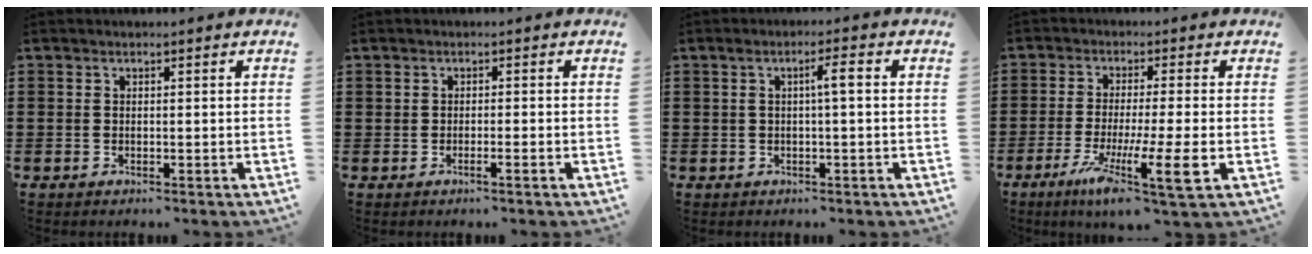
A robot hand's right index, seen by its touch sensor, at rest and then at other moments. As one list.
[{"total": 1.0, "force": [-0.5, -0.2, 0.8], "torque": [-0.015, -0.009, -0.008]}, {"total": 3.1, "force": [0.1, 0.1, 3.1], "torque": [-0.057, 0.002, -0.003]}, {"total": 9.4, "force": [-3.6, 0.3, 8.7], "torque": [-0.175, -0.021, -0.066]}]